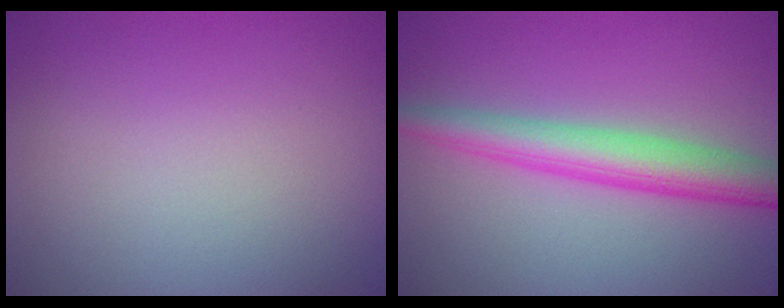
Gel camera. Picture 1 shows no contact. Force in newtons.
{"total": 4.5, "press": 4.5, "slide": 0.1}